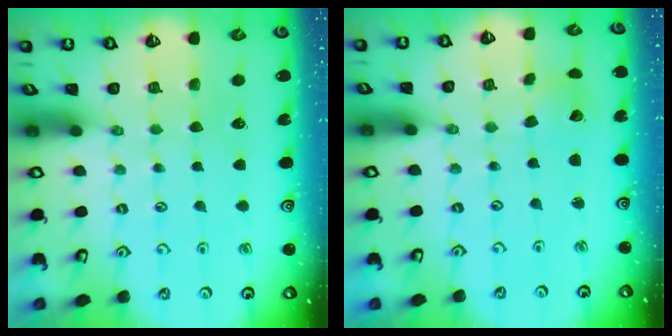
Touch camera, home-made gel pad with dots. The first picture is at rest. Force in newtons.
{"total": 1.9, "press": 1.9, "slide": 0.3}